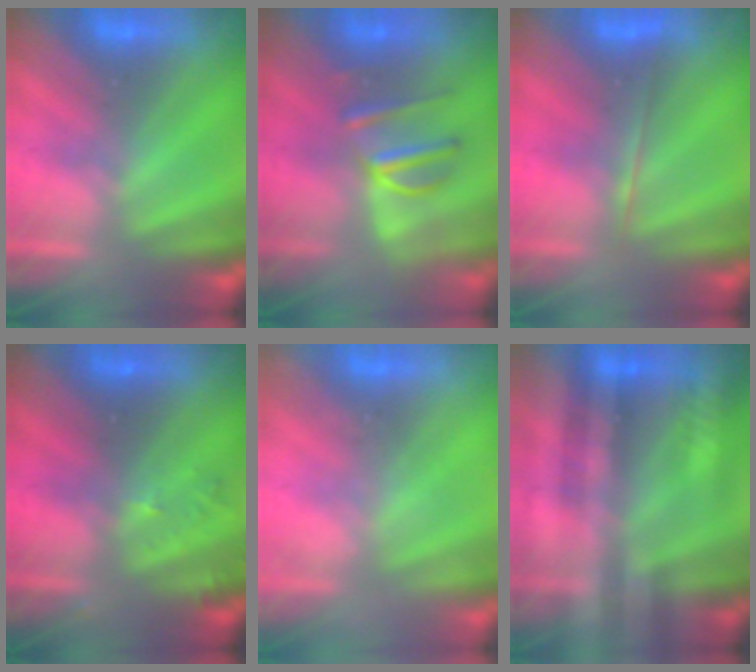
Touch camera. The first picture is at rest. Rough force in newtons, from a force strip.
{"total": 2.9}
{"total": 1.8}
{"total": 2.8}
{"total": 2.3}
{"total": 2.6}